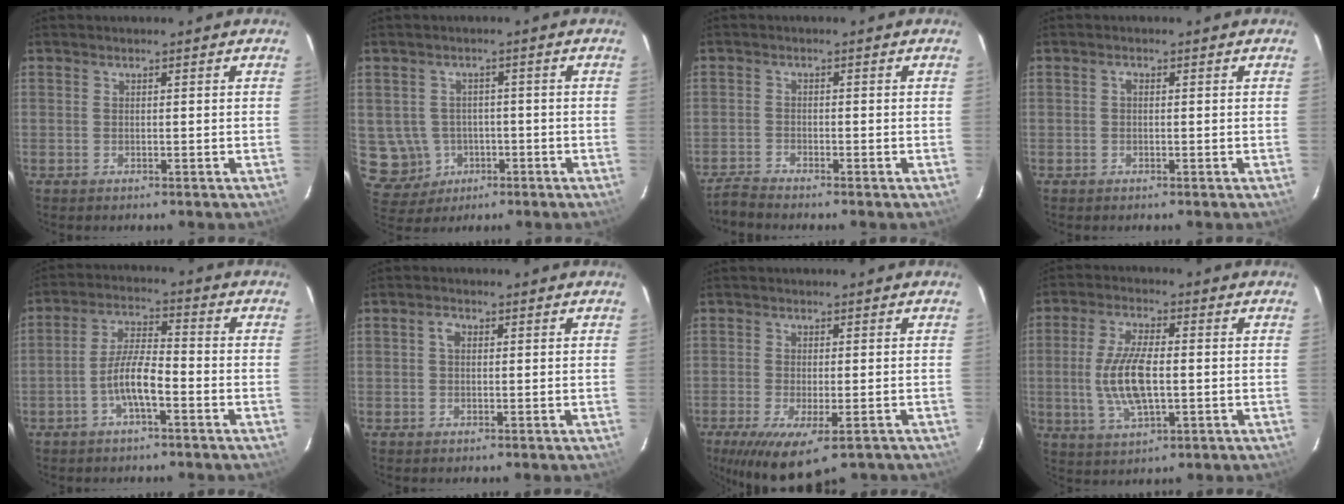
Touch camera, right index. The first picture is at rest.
{"total": 7.5, "force": [-1.6, 7.2, 1.6], "torque": [-0.058, 0.013, -0.007]}
{"total": 2.6, "force": [-2.6, -0.2, 0.1], "torque": [-0.014, -0.007, -0.056]}
{"total": 0.7, "force": [0.0, 0.5, 0.5], "torque": [-0.008, 0.005, -0.002]}
{"total": 6.8, "force": [-3.1, 1.5, 5.9], "torque": [-0.123, 0.009, -0.056]}
{"total": 1.7, "force": [0.3, 1.3, 1.1], "torque": [-0.022, 0.008, 0.003]}
{"total": 10.8, "force": [-6.7, 3.4, 7.8], "torque": [-0.154, -0.043, -0.102]}
{"total": 10.5, "force": [-0.8, 4.0, 9.6], "torque": [-0.199, -0.004, -0.012]}